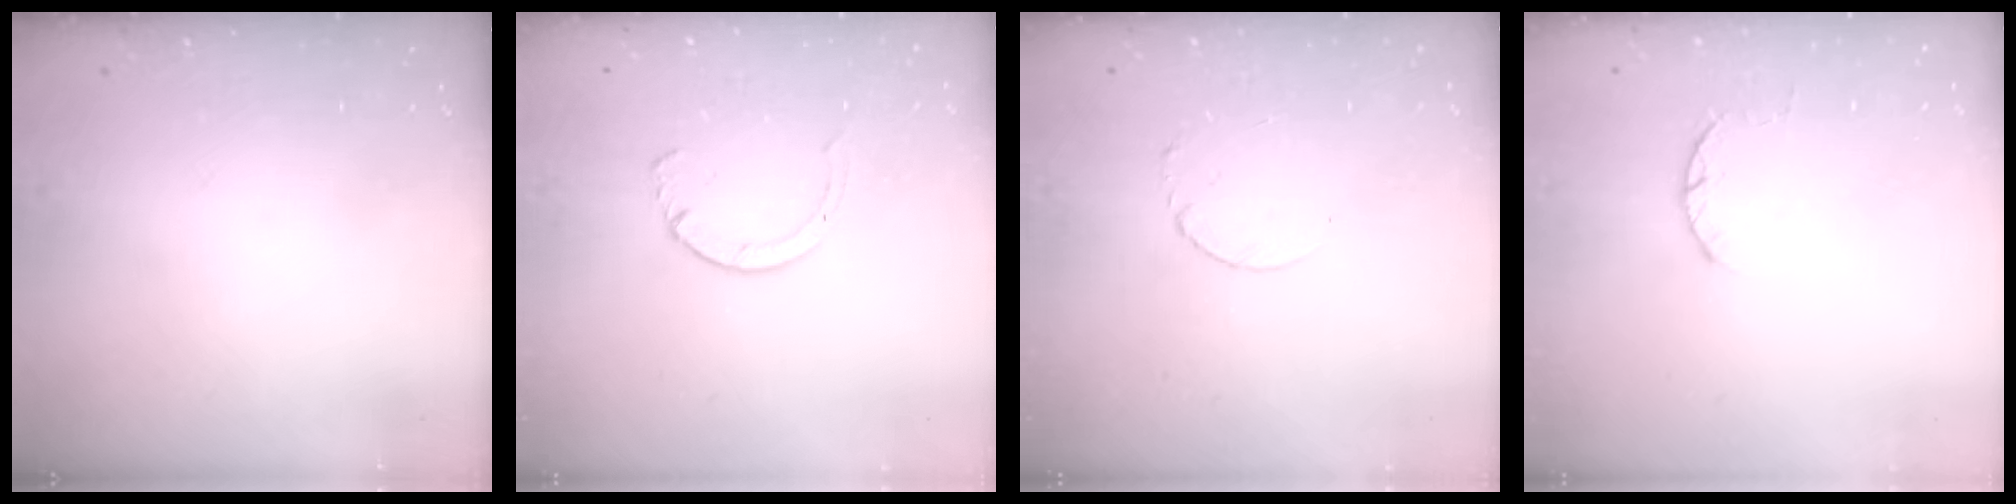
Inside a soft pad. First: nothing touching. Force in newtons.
{"total": 2.8, "press": 2.8, "slide": 0.4}
{"total": 2.5, "press": 2.5, "slide": 0.3}
{"total": 2.3, "press": 2.3, "slide": 0.4}